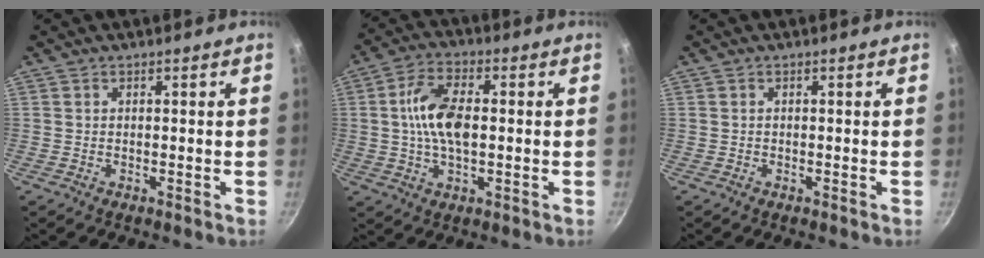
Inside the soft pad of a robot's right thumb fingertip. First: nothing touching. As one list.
[{"total": 10.4, "force": [0.6, 5.4, 8.8], "torque": [-0.160, 0.019, 0.003]}, {"total": 0.0}]